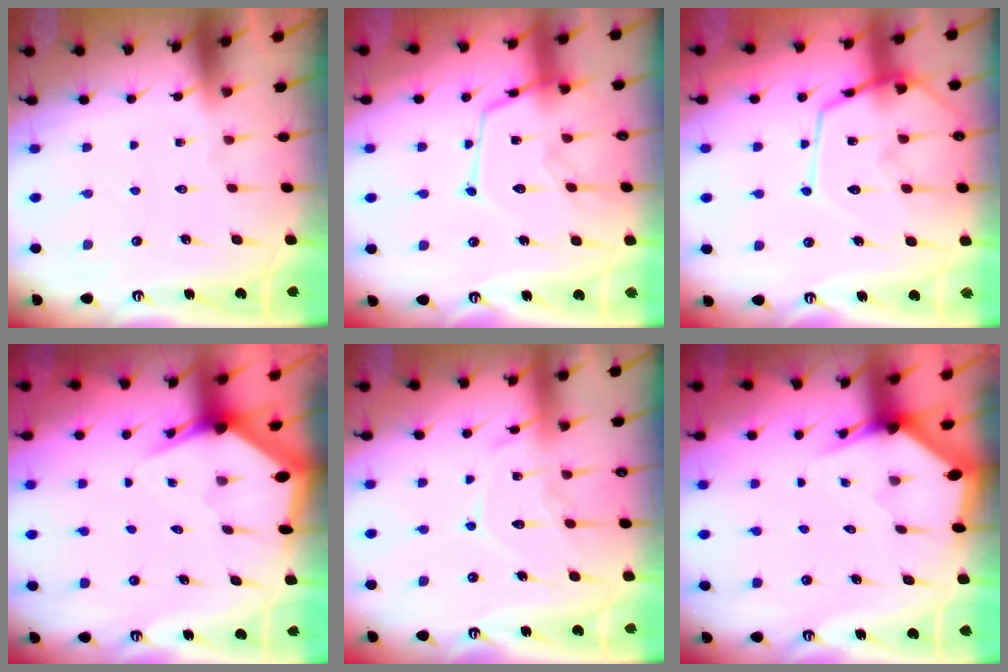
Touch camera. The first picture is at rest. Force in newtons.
{"total": 15.1, "press": 15.0, "slide": 1.3}
{"total": 14.6, "press": 14.5, "slide": 1.2}
{"total": 3.3, "press": 3.3, "slide": 0.4}
{"total": 11.5, "press": 11.4, "slide": 1.1}
{"total": 3.0, "press": 3.0, "slide": 0.2}